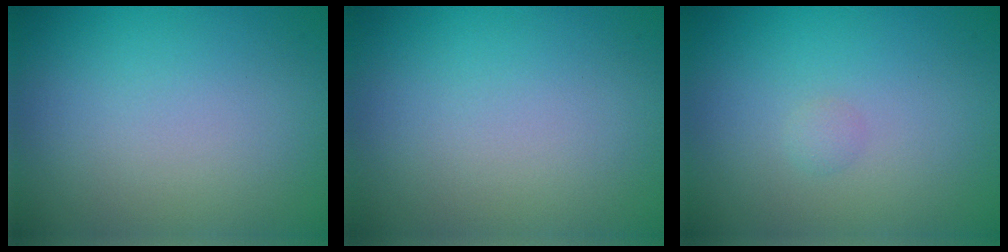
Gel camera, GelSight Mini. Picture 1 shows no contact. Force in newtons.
{"total": 0.0}
{"total": 0.6, "press": 0.6, "slide": 0.0}